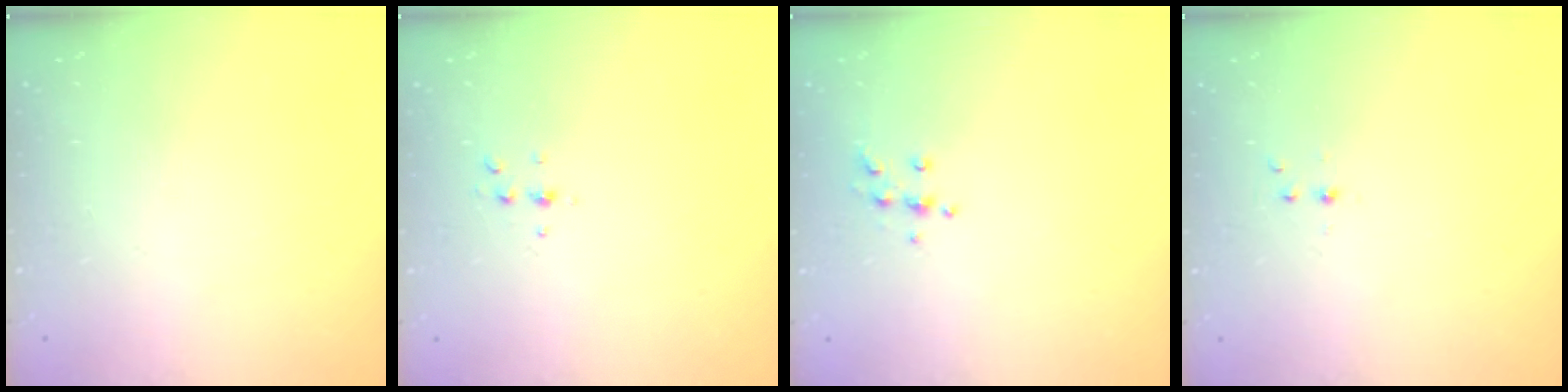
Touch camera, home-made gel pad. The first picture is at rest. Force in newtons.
{"total": 4.1, "press": 4.0, "slide": 0.9}
{"total": 6.4, "press": 6.4, "slide": 0.5}
{"total": 3.0, "press": 2.6, "slide": 1.5}